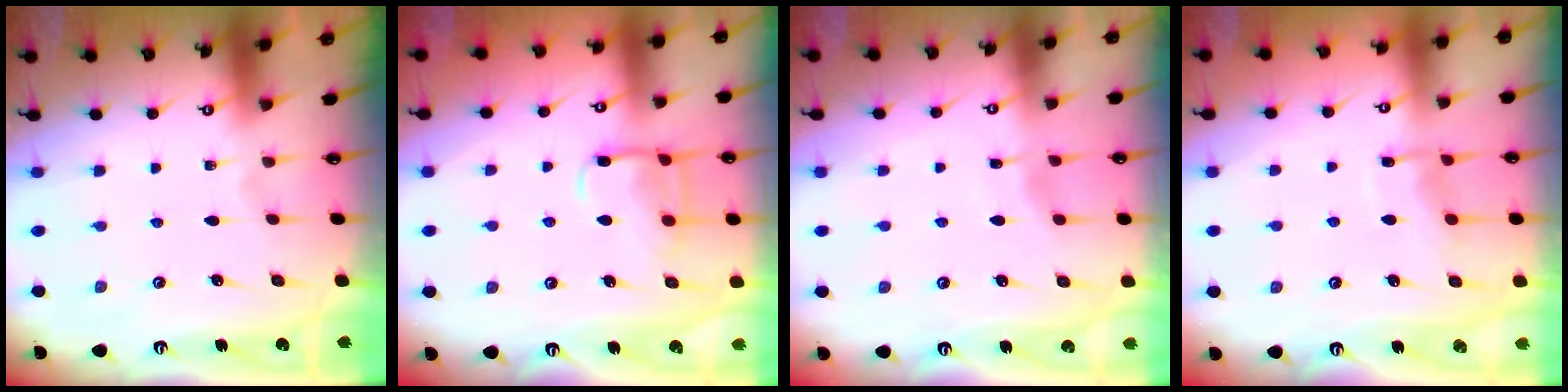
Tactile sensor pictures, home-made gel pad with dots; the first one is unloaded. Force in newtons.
{"total": 12.2, "press": 12.2, "slide": 1.2}
{"total": 2.6, "press": 2.5, "slide": 0.4}
{"total": 7.0, "press": 7.0, "slide": 0.7}